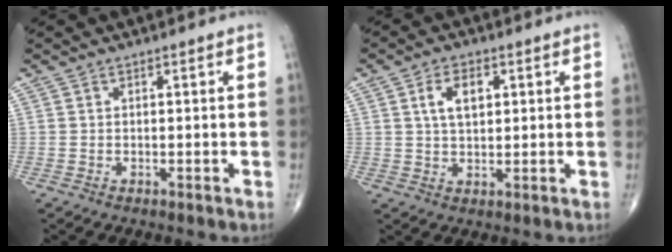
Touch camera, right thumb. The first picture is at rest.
{"total": 5.7, "force": [1.7, 3.2, 4.3], "torque": [-0.065, -0.003, 0.029]}